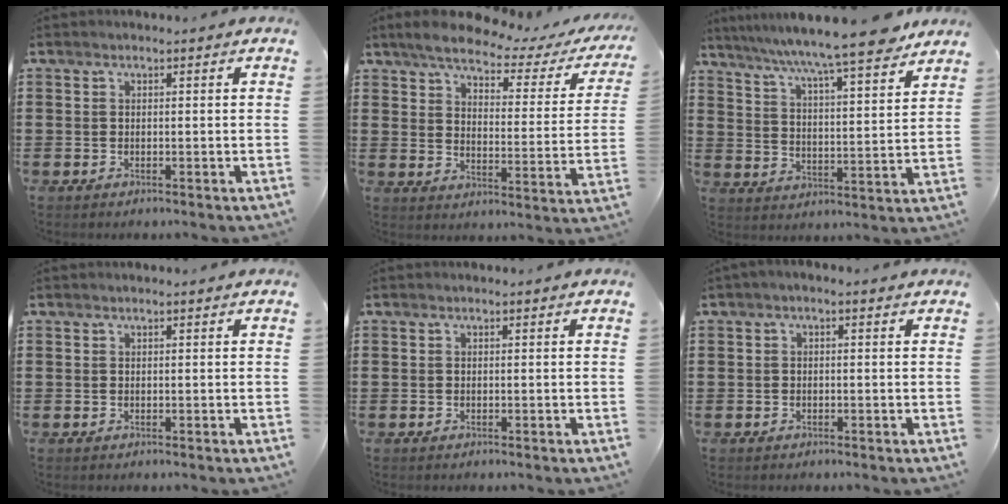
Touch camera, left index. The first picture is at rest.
{"total": 5.4, "force": [4.5, 1.1, 2.7], "torque": [-0.068, -0.024, 0.071]}
{"total": 9.1, "force": [8.1, -0.1, 4.2], "torque": [-0.105, -0.050, 0.134]}
{"total": 0.0}
{"total": 0.0}
{"total": 0.8, "force": [-0.4, 0.2, 0.6], "torque": [-0.011, -0.003, -0.008]}